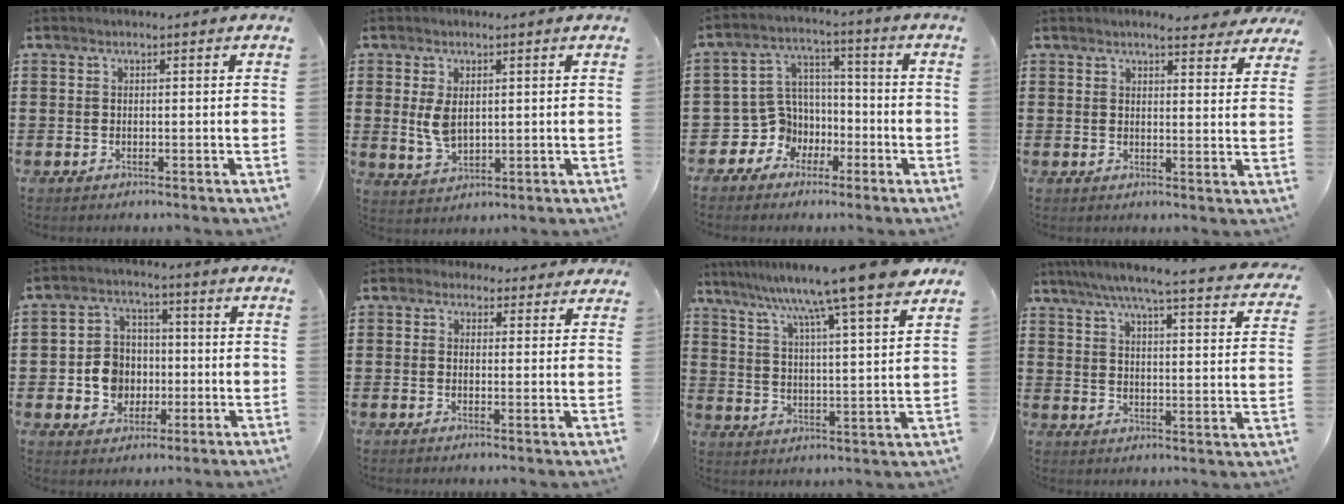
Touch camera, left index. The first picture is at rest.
{"total": 4.3, "force": [1.0, 2.6, 3.4], "torque": [-0.086, -0.001, 0.014]}
{"total": 7.5, "force": [-2.2, 7.0, 1.5], "torque": [-0.078, -0.002, -0.043]}
{"total": 3.8, "force": [3.6, -0.1, 1.4], "torque": [-0.031, -0.012, 0.063]}
{"total": 7.0, "force": [-0.8, 6.4, 2.8], "torque": [-0.076, 0.013, -0.016]}
{"total": 2.5, "force": [2.0, 1.4, 0.4], "torque": [-0.017, 0.003, 0.038]}
{"total": 10.4, "force": [8.9, -1.7, 5.2], "torque": [-0.118, -0.066, 0.137]}
{"total": 5.6, "force": [4.7, -0.5, 3.1], "torque": [-0.081, -0.037, 0.072]}